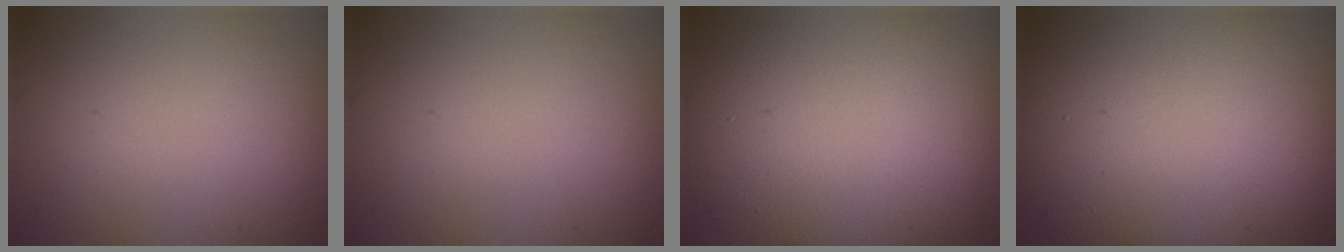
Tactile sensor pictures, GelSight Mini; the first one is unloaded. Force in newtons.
{"total": 0.0}
{"total": 13.4, "press": 13.4, "slide": 1.0}
{"total": 16.6, "press": 16.6, "slide": 0.6}